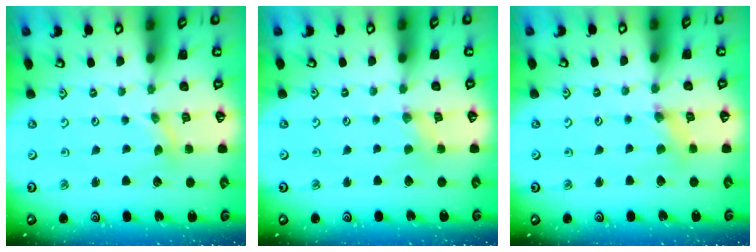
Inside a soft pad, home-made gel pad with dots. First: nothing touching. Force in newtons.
{"total": 1.5, "press": 1.5, "slide": 0.3}
{"total": 1.8, "press": 1.8, "slide": 0.3}